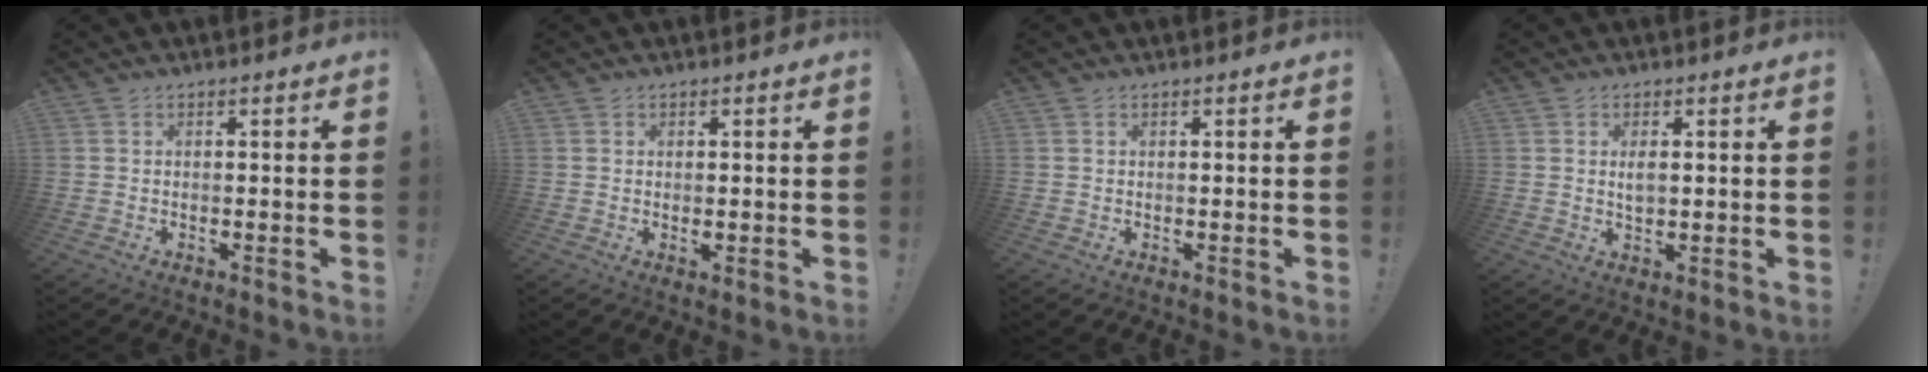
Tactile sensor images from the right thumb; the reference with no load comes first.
{"total": 0.6, "force": [0.0, 0.5, 0.4], "torque": [0.003, -0.001, -0.001]}
{"total": 0.0}
{"total": 2.7, "force": [0.6, 1.3, 2.2], "torque": [-0.031, -0.003, 0.007]}